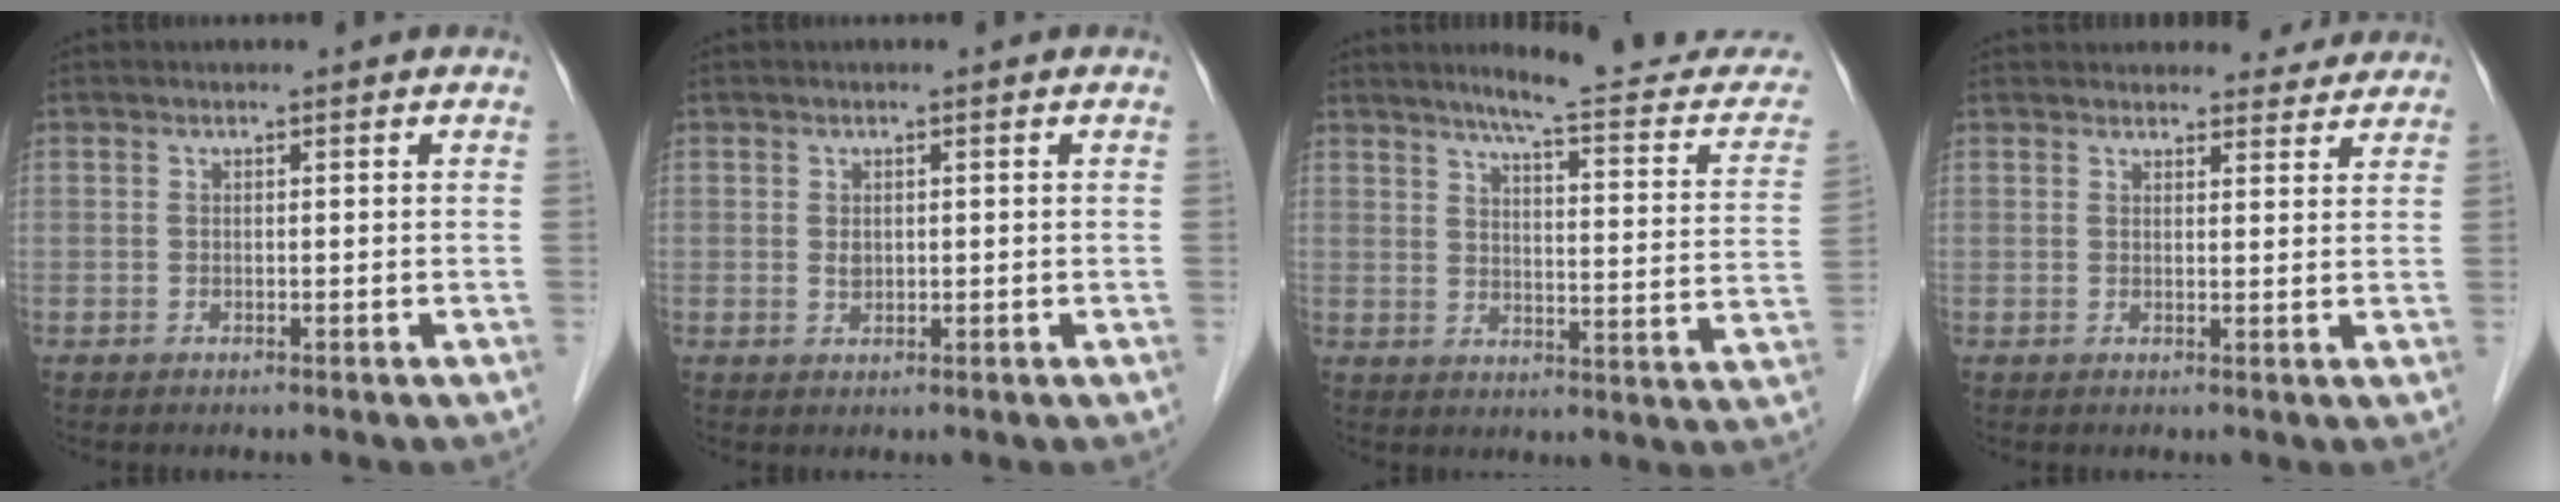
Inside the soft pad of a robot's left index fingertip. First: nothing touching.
{"total": 1.2, "force": [0.2, 0.8, 0.8], "torque": [-0.015, 0.000, 0.006]}
{"total": 16.5, "force": [14.9, 1.0, 7.0], "torque": [-0.084, -0.046, 0.175]}
{"total": 7.2, "force": [6.8, 1.9, 1.0], "torque": [0.007, 0.014, 0.070]}